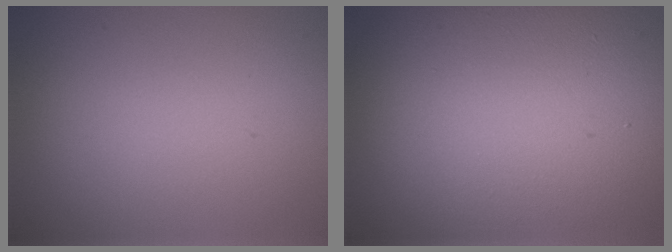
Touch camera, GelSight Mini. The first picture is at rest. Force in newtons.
{"total": 18.6, "press": 18.6, "slide": 0.9}